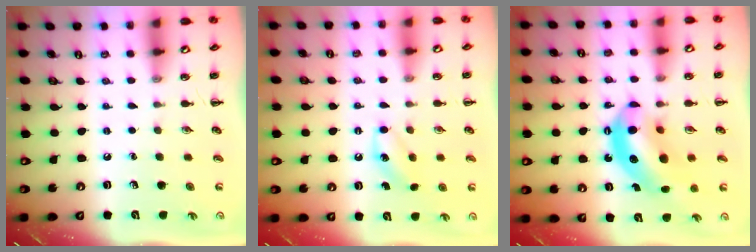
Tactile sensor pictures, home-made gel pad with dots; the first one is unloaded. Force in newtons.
{"total": 6.5, "press": 6.2, "slide": 1.9}
{"total": 12.6, "press": 12.1, "slide": 3.4}